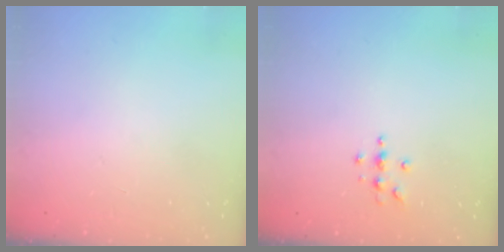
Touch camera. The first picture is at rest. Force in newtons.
{"total": 3.8, "press": 3.7, "slide": 0.5}